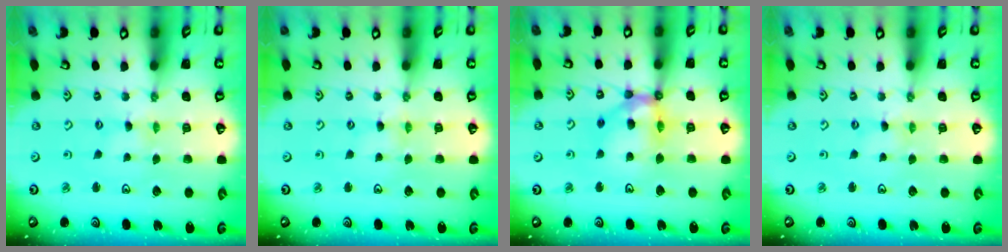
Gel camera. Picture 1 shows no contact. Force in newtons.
{"total": 2.2, "press": 2.2, "slide": 0.4}
{"total": 12.1, "press": 12.0, "slide": 1.7}
{"total": 0.0}